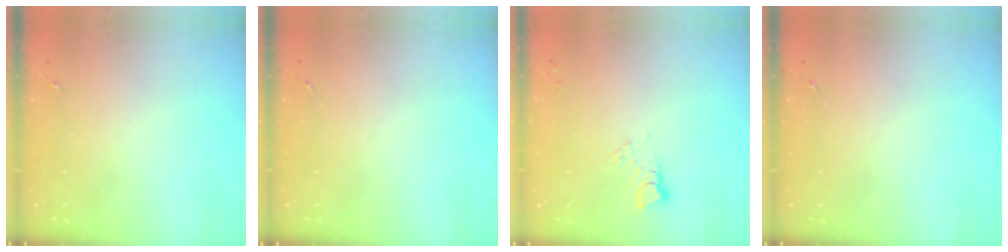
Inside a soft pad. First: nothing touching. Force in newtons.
{"total": 0.0}
{"total": 3.0, "press": 3.0, "slide": 0.3}
{"total": 0.0}